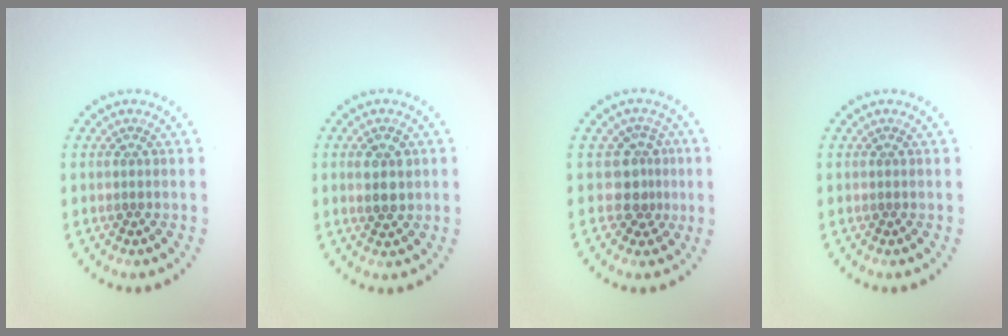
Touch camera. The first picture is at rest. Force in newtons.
{"total": 2.6, "press": 2.5, "slide": 0.6}
{"total": 2.7, "press": 1.9, "slide": 1.9}
{"total": 0.0}